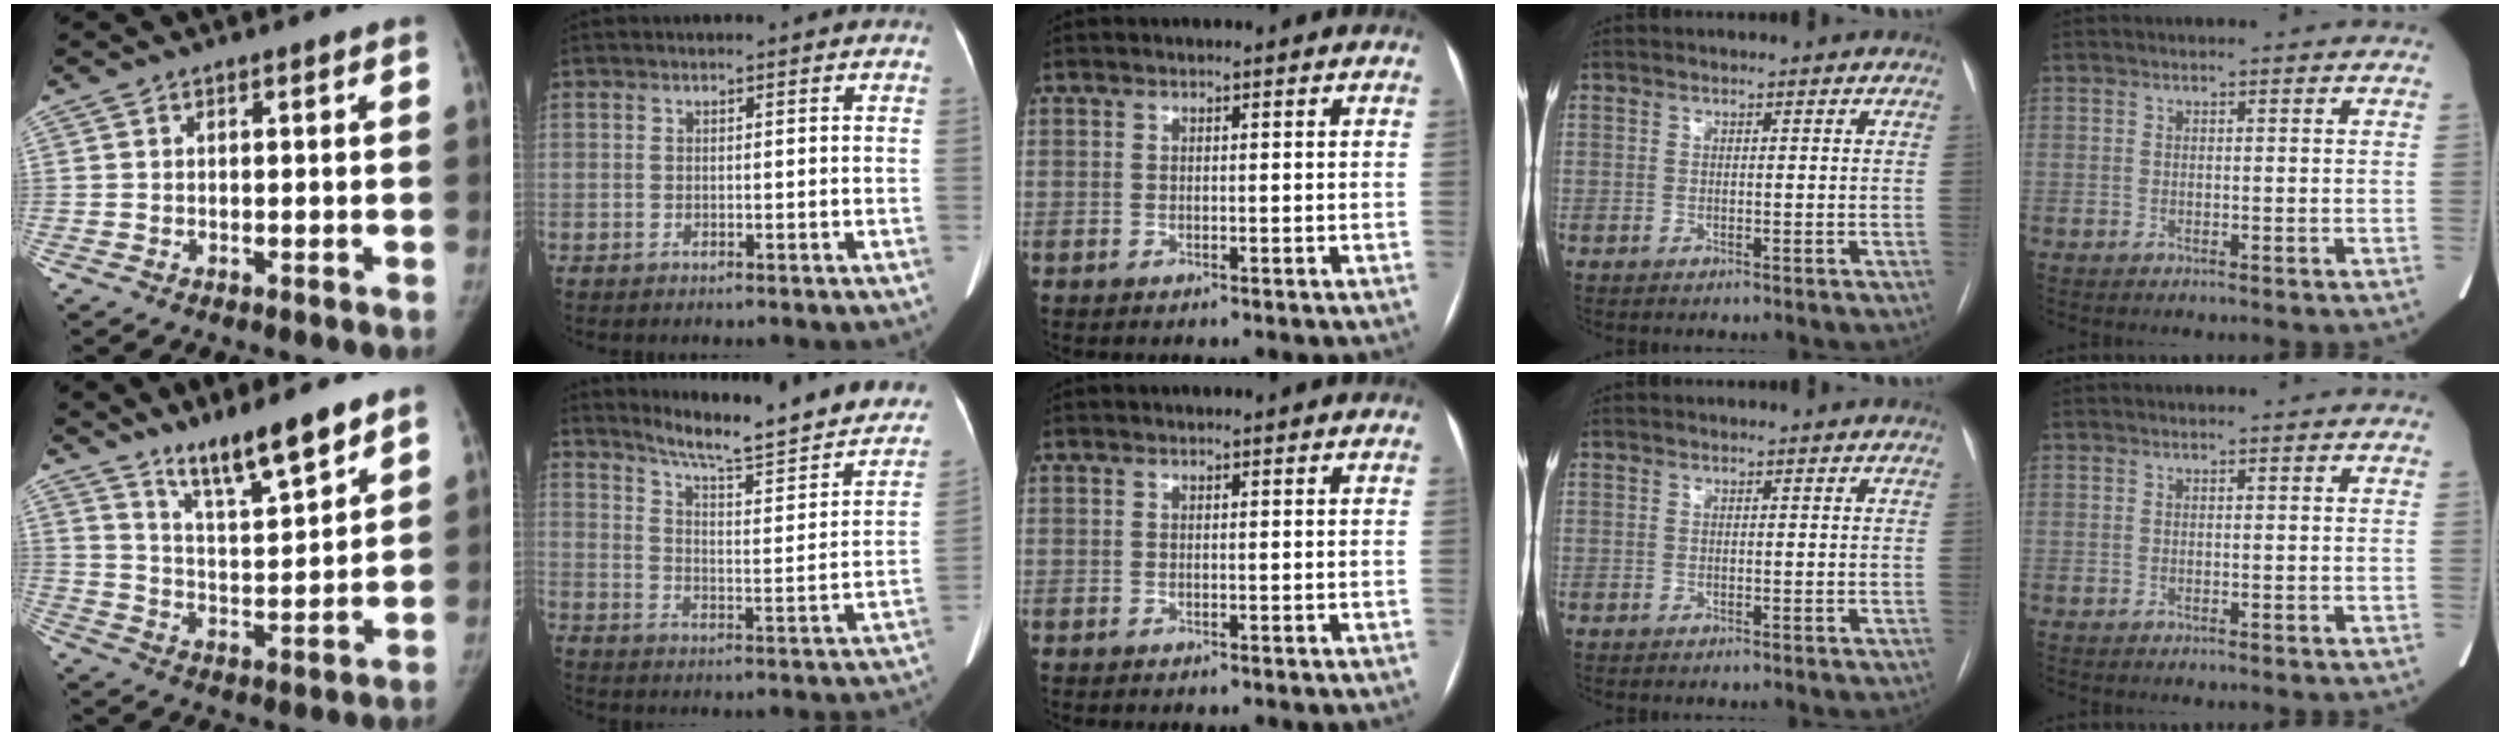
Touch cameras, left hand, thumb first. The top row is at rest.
{"thumb": {"total": 12.2, "force": [9.5, 2.0, 7.5], "torque": [-0.113, -0.067, 0.170]}, "index": {"total": 22.8, "force": [19.9, 2.3, 11.0], "torque": [-0.156, -0.062, 0.256]}}